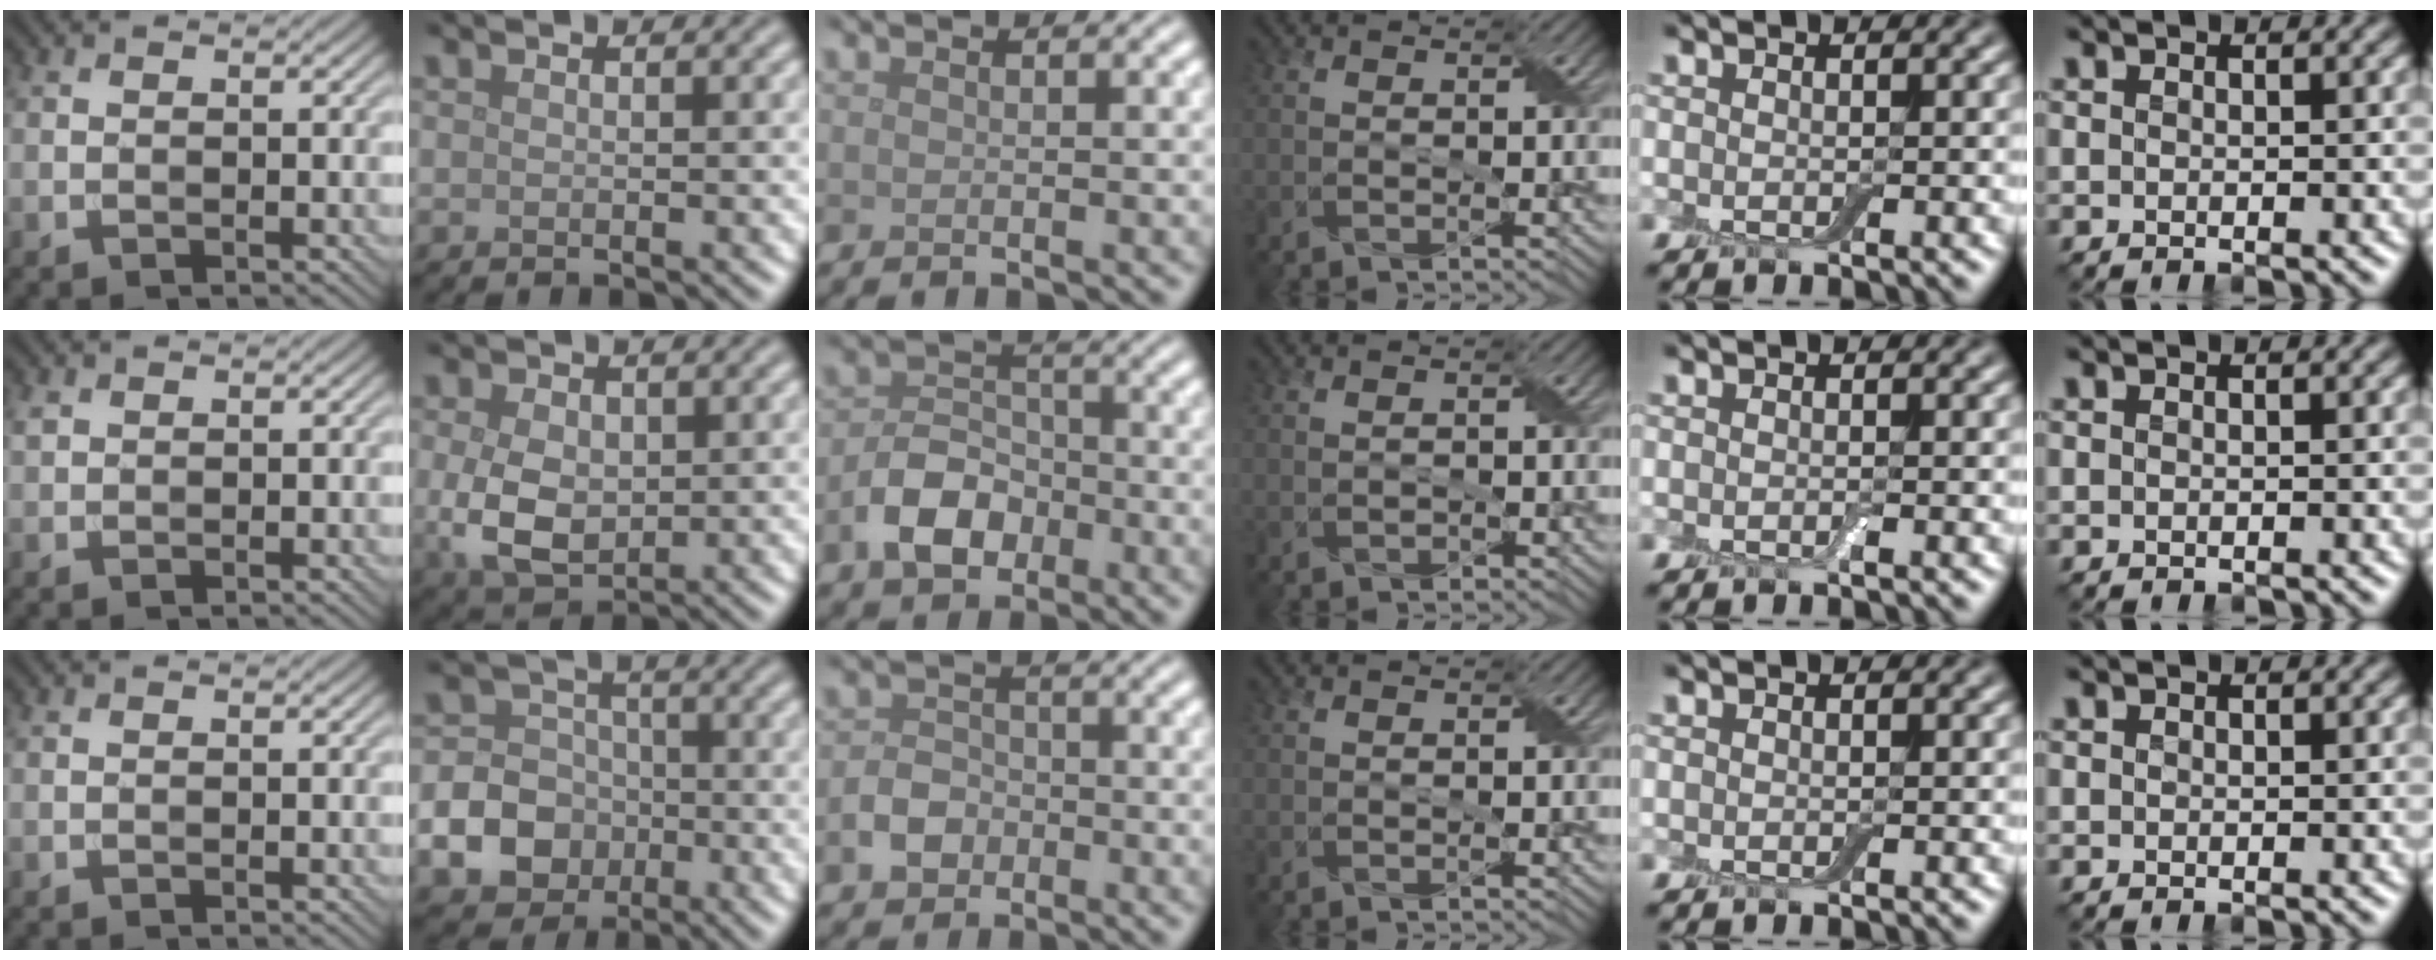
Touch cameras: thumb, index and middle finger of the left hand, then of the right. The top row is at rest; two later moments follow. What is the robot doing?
{"motion": "fold", "object": "aluminum foil"}